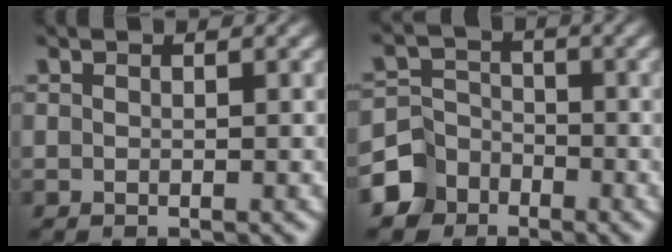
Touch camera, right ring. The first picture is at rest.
{"total": 5.8, "force": [-3.3, 4.6, 1.5], "torque": [-0.011, -0.017, -0.054]}